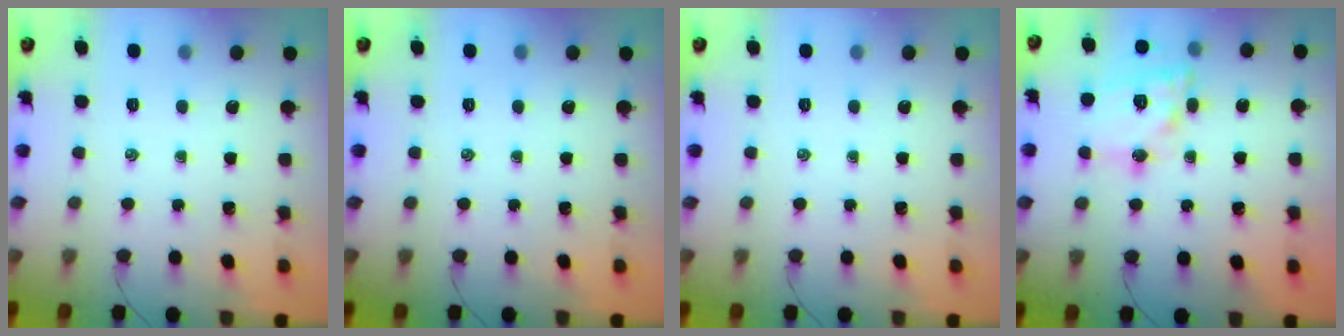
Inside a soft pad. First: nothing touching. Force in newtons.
{"total": 0.0}
{"total": 0.0}
{"total": 15.3, "press": 15.2, "slide": 1.8}